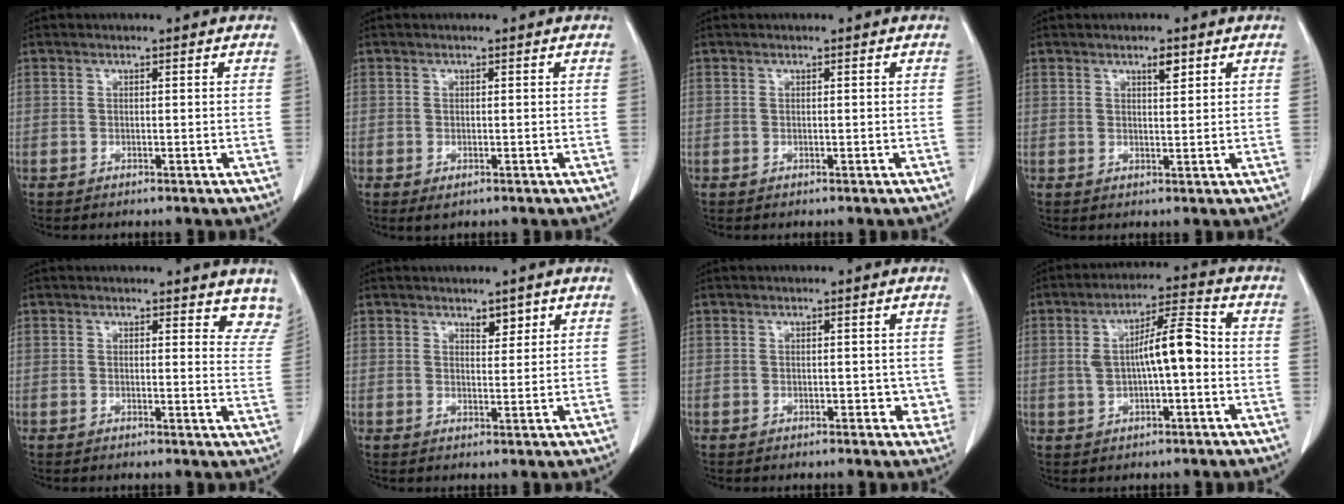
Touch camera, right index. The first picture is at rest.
{"total": 1.2, "force": [-0.5, 0.6, 0.9], "torque": [-0.013, -0.003, -0.001]}
{"total": 0.0}
{"total": 2.1, "force": [1.3, 0.5, 1.5], "torque": [-0.026, -0.003, 0.021]}
{"total": 7.2, "force": [6.5, 2.5, 1.7], "torque": [0.016, -0.024, 0.042]}
{"total": 2.2, "force": [1.5, 1.0, 1.2], "torque": [-0.015, -0.005, 0.025]}
{"total": 2.5, "force": [-0.3, 1.7, 1.9], "torque": [-0.008, 0.006, -0.003]}
{"total": 8.5, "force": [-0.1, 1.9, 8.3], "torque": [-0.149, 0.024, -0.003]}